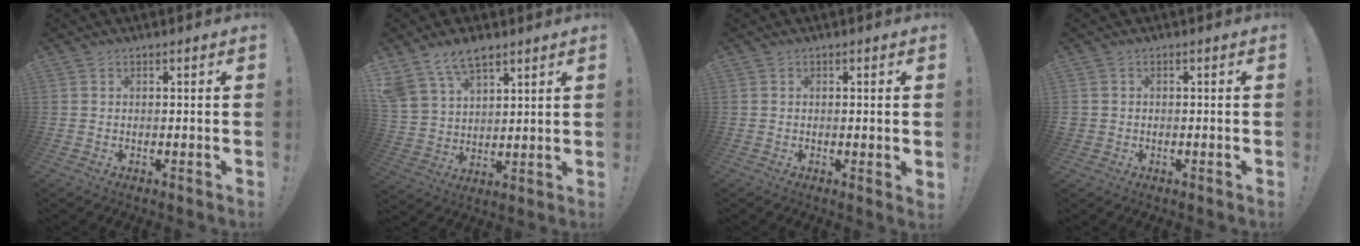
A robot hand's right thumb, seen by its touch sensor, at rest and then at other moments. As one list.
[{"total": 10.7, "force": [7.8, 5.8, 4.6], "torque": [-0.090, -0.038, 0.153]}, {"total": 1.4, "force": [0.4, -0.1, 1.4], "torque": [-0.017, -0.004, 0.006]}, {"total": 1.5, "force": [-0.3, 1.4, 0.4], "torque": [-0.006, 0.005, -0.005]}]